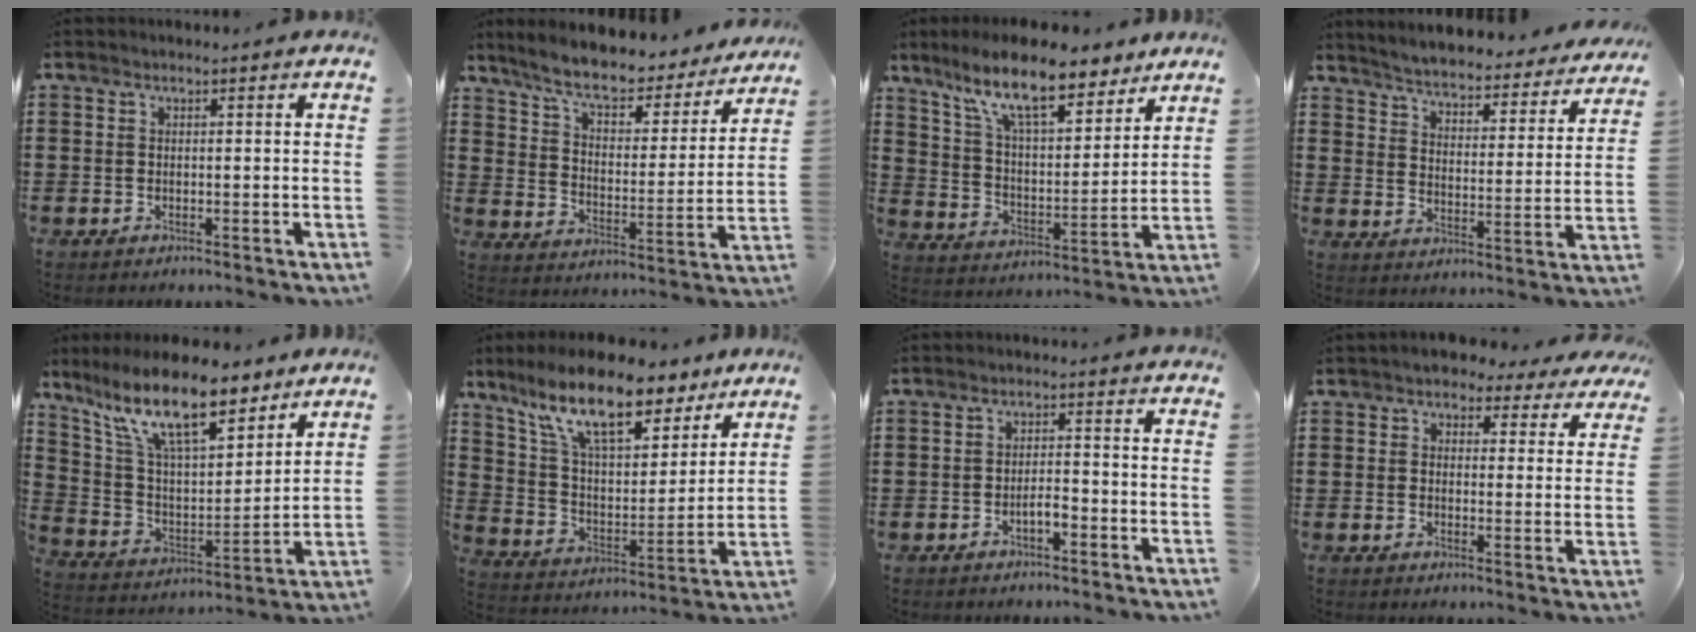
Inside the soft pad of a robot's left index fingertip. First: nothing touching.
{"total": 7.2, "force": [6.4, 1.2, 3.3], "torque": [-0.091, -0.037, 0.107]}
{"total": 12.4, "force": [9.8, 2.7, 7.2], "torque": [-0.161, -0.033, 0.172]}
{"total": 3.7, "force": [3.7, -0.2, 0.6], "torque": [-0.033, -0.036, 0.055]}
{"total": 14.6, "force": [10.5, 4.2, 9.2], "torque": [-0.200, -0.037, 0.185]}
{"total": 13.8, "force": [10.5, 3.8, 8.0], "torque": [-0.184, -0.042, 0.184]}
{"total": 2.5, "force": [-1.4, 0.7, 2.0], "torque": [-0.037, 0.006, -0.027]}
{"total": 3.9, "force": [3.5, 1.5, 0.8], "torque": [-0.025, -0.009, 0.062]}